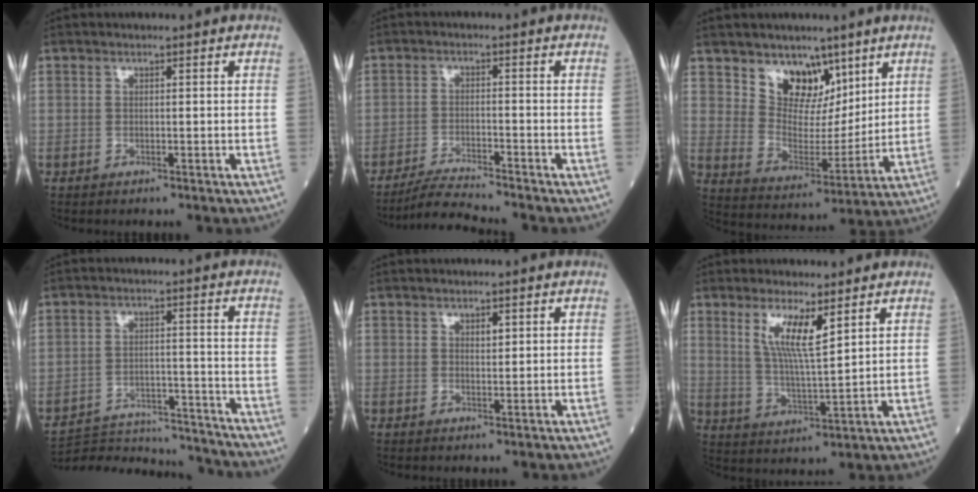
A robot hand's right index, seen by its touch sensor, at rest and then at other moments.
{"total": 5.1, "force": [-4.8, -1.4, 0.9], "torque": [-0.026, -0.020, -0.088]}
{"total": 9.4, "force": [6.2, 5.7, 4.2], "torque": [-0.071, 0.000, 0.119]}
{"total": 16.4, "force": [-16.0, 1.9, 2.7], "torque": [-0.055, 0.009, -0.230]}
{"total": 1.2, "force": [0.6, 0.5, 0.9], "torque": [-0.013, -0.002, 0.009]}
{"total": 7.0, "force": [3.7, 0.7, 5.9], "torque": [-0.117, -0.010, 0.074]}